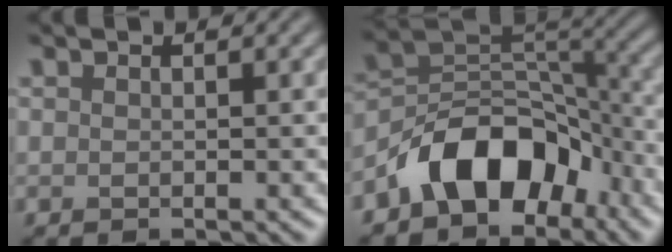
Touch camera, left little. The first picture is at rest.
{"total": 8.6, "force": [-5.2, 5.1, 4.6], "torque": [-0.053, 0.008, -0.099]}